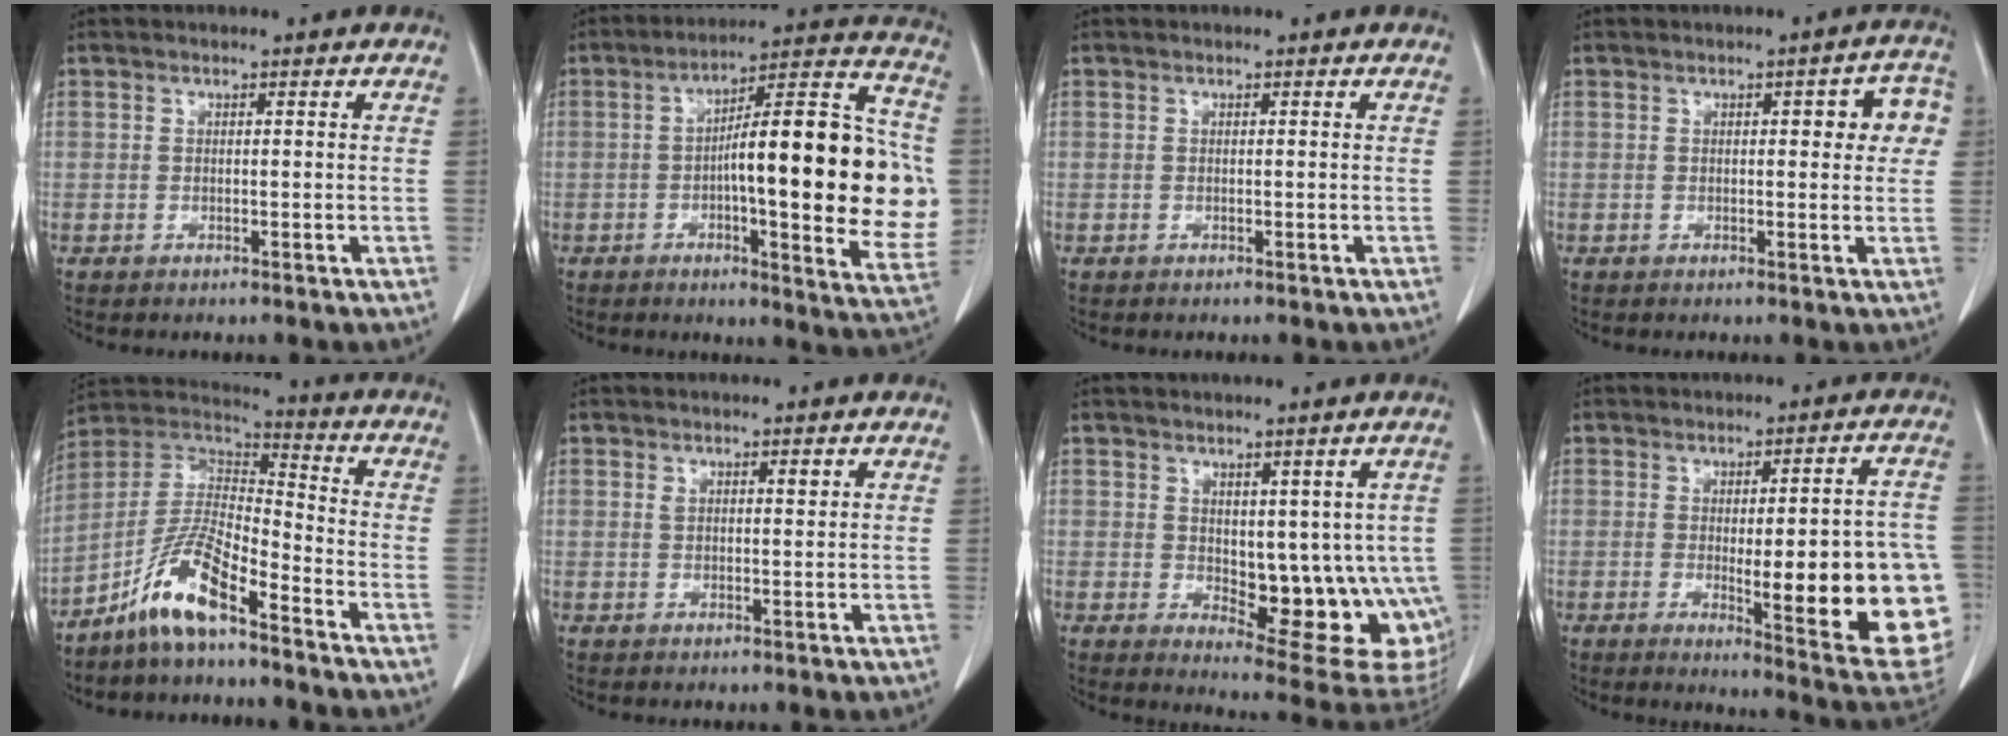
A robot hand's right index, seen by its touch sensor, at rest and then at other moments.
{"total": 24.0, "force": [-1.0, 4.4, 23.5], "torque": [-0.270, 0.030, -0.010]}
{"total": 0.0}
{"total": 5.4, "force": [1.2, 1.9, 4.9], "torque": [-0.045, 0.015, 0.009]}
{"total": 10.5, "force": [-7.1, 1.8, 7.5], "torque": [-0.164, 0.011, -0.139]}
{"total": 1.3, "force": [0.8, 0.4, 1.0], "torque": [-0.016, 0.001, 0.013]}
{"total": 14.4, "force": [-1.4, 6.4, 12.8], "torque": [-0.122, -0.009, -0.001]}
{"total": 19.2, "force": [-3.0, 3.4, 18.7], "torque": [-0.148, 0.004, -0.017]}